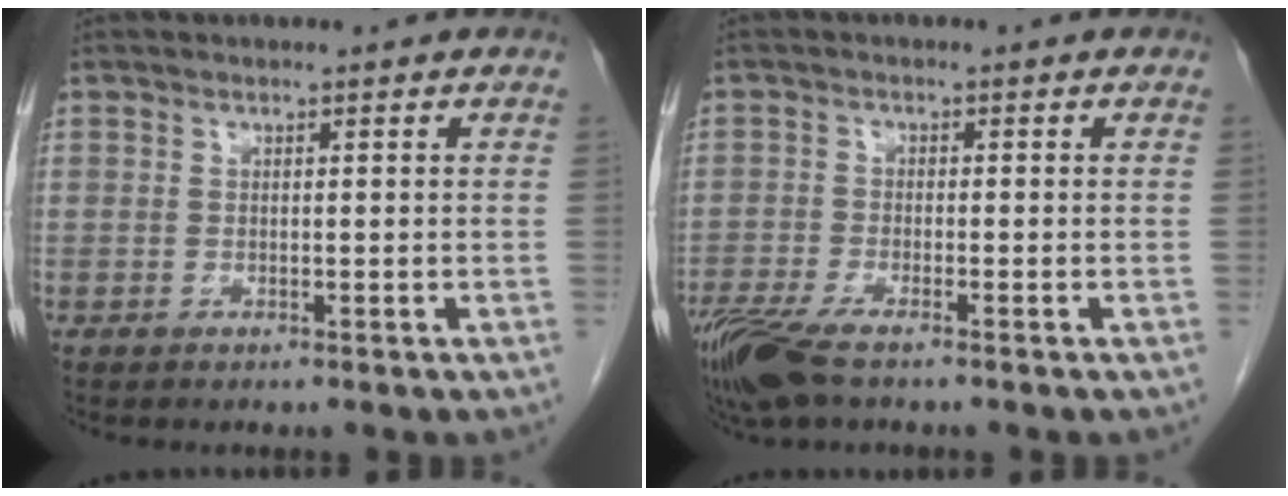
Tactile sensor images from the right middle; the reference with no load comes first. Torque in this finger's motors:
{"motor_torque": [0.71, -0.54, 0.10, 0.09]}